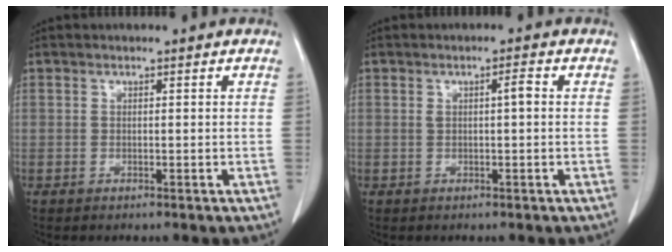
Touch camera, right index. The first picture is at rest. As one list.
[{"total": 1.8, "force": [0.1, 0.2, 1.8], "torque": [-0.029, 0.004, 0.003]}]